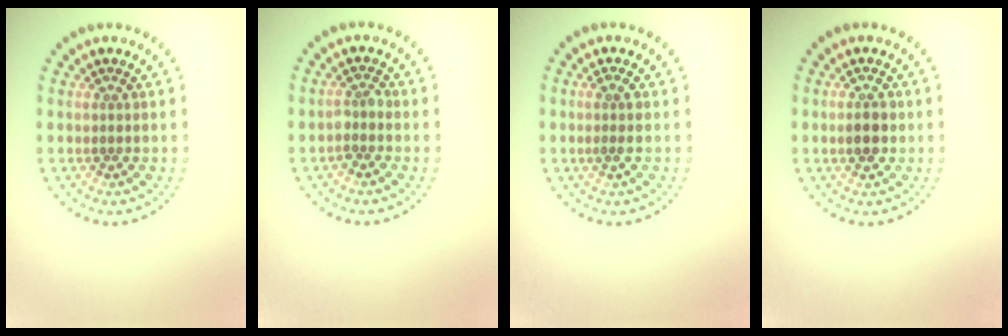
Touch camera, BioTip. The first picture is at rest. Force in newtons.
{"total": 1.5, "press": 1.2, "slide": 0.9}
{"total": 1.4, "press": 1.1, "slide": 0.9}
{"total": 2.3, "press": 2.3, "slide": 0.1}